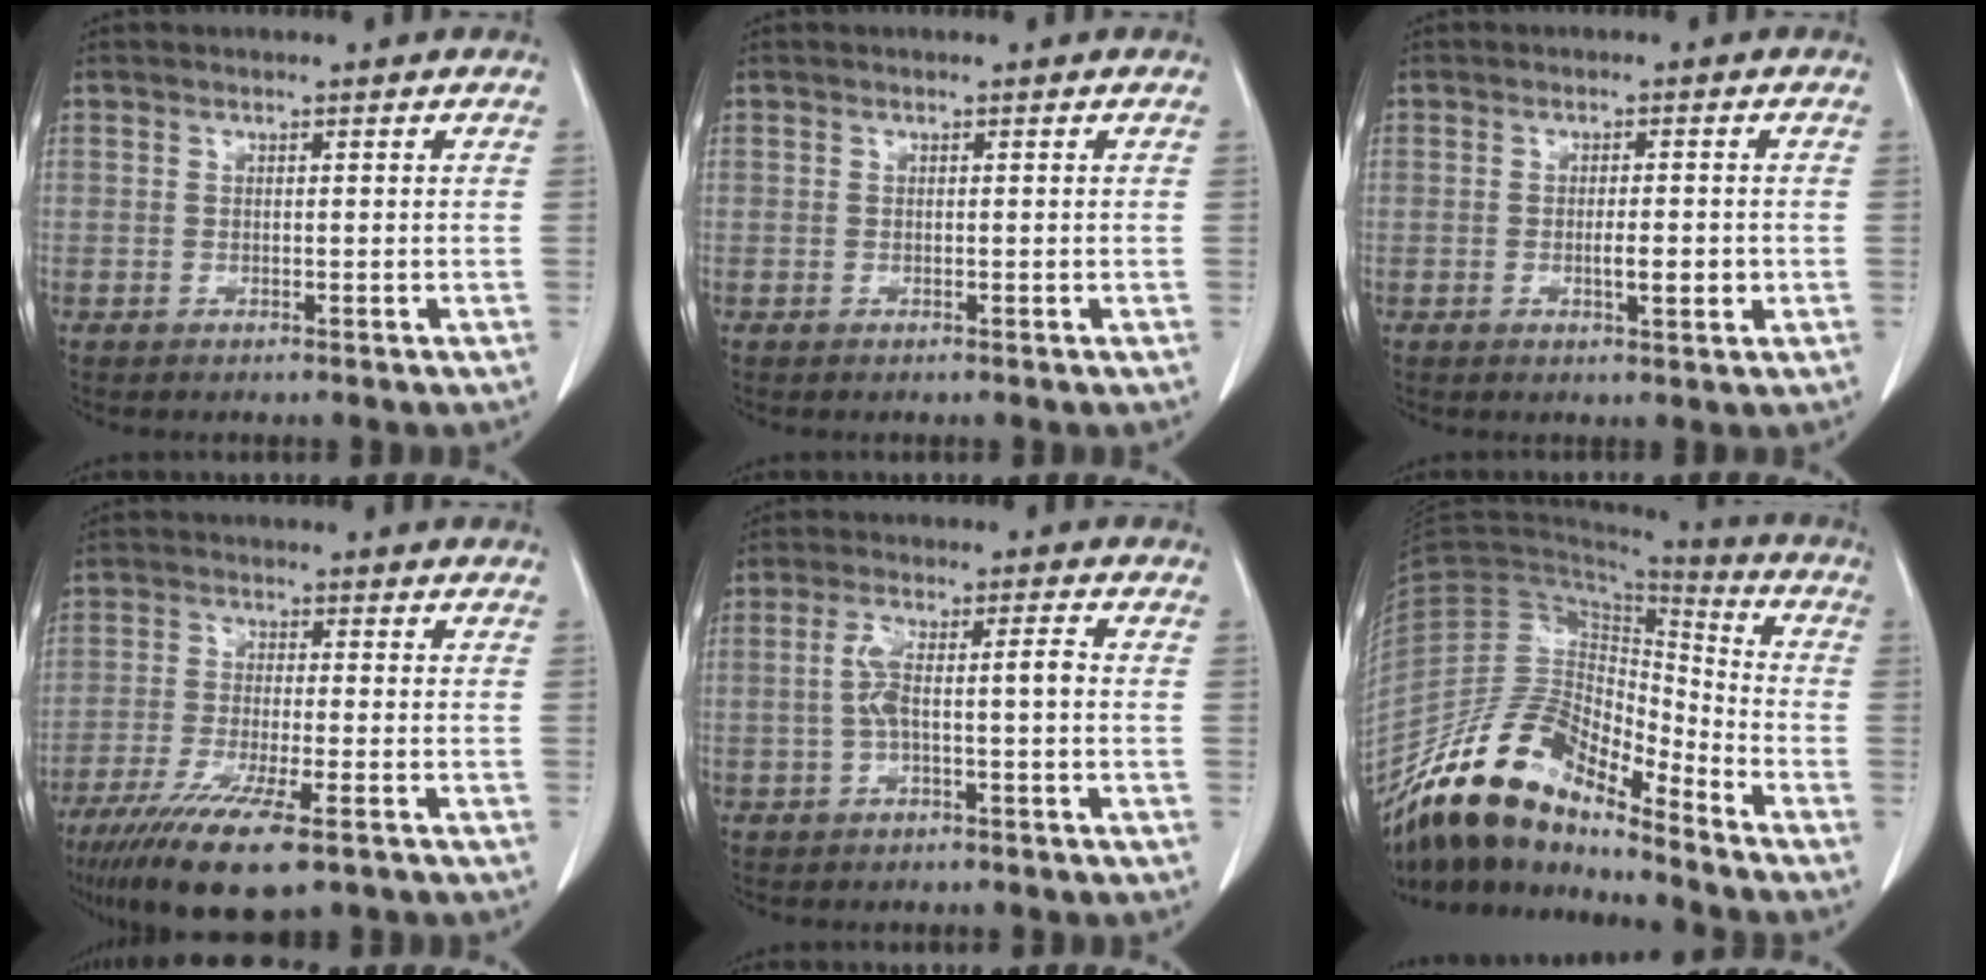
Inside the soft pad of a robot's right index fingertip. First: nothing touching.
{"total": 0.0}
{"total": 3.4, "force": [-0.6, 0.9, 3.2], "torque": [-0.052, -0.001, -0.006]}
{"total": 13.3, "force": [-8.7, 2.2, 9.8], "torque": [-0.175, -0.036, -0.143]}
{"total": 5.7, "force": [-0.5, 1.1, 5.5], "torque": [-0.113, 0.026, -0.008]}
{"total": 15.6, "force": [-13.0, 5.1, 6.9], "torque": [-0.116, 0.041, -0.243]}